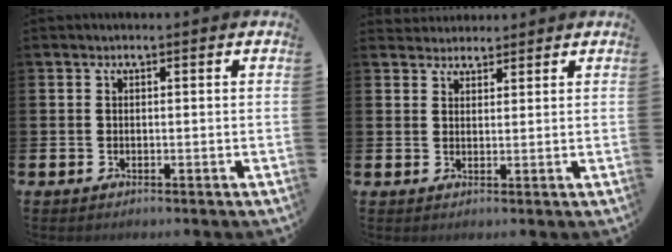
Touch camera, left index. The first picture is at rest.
{"total": 2.7, "force": [2.6, 0.8, -0.3], "torque": [-0.001, -0.006, 0.047]}